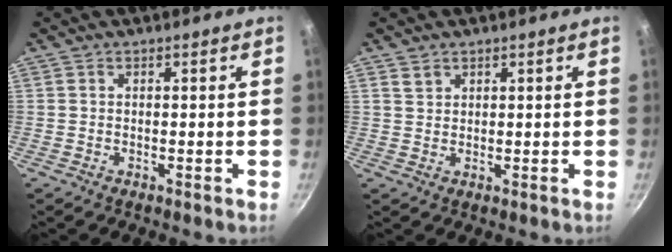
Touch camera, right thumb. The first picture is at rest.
{"total": 1.9, "force": [1.2, 1.4, 0.6], "torque": [-0.002, 0.000, 0.023]}